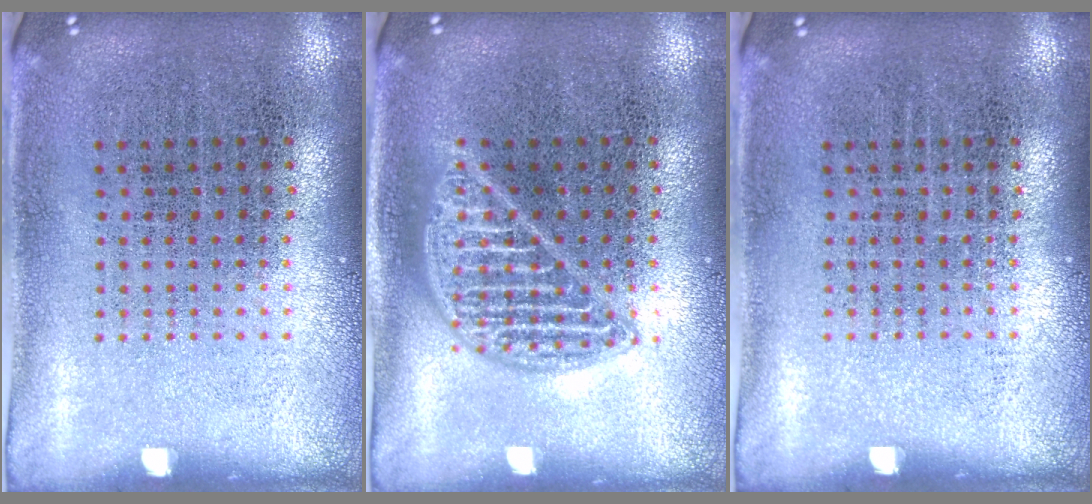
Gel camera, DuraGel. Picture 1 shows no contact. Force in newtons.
{"total": 1.5, "press": 1.5, "slide": 0.2}
{"total": 0.0}